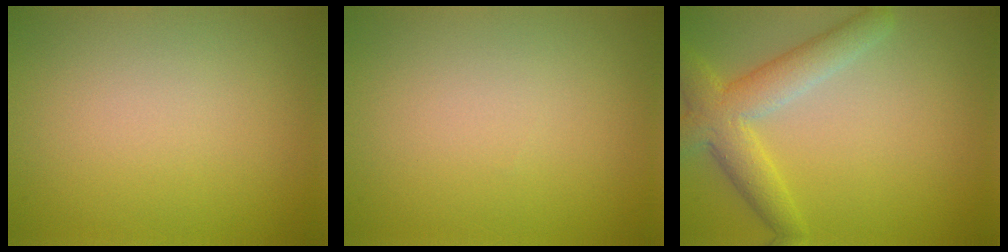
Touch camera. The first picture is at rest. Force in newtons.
{"total": 0.0}
{"total": 4.9, "press": 4.9, "slide": 0.3}